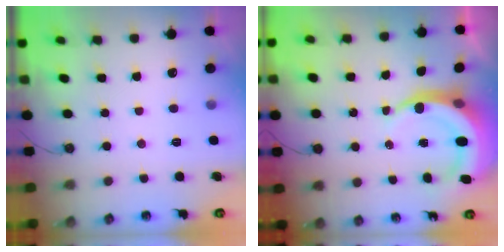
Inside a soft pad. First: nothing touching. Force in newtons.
{"total": 9.3, "press": 9.1, "slide": 2.0}